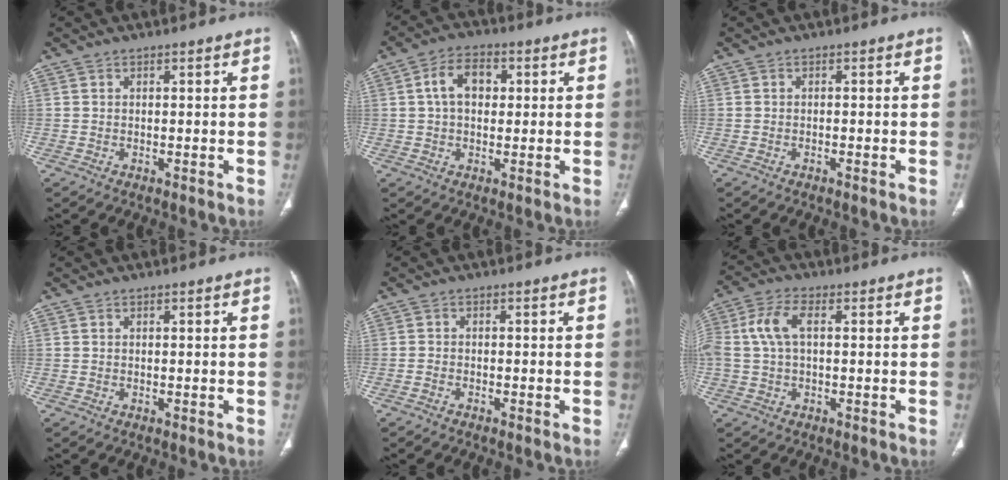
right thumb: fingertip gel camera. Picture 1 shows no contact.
{"total": 7.0, "force": [1.2, 4.7, 5.1], "torque": [-0.078, 0.015, 0.016]}
{"total": 0.5, "force": [-0.3, 0.0, 0.4], "torque": [-0.010, 0.004, -0.004]}
{"total": 0.0}
{"total": 0.8, "force": [-0.8, 0.3, 0.2], "torque": [-0.008, 0.008, -0.016]}
{"total": 7.2, "force": [0.9, 3.9, 6.0], "torque": [-0.146, 0.026, 0.016]}